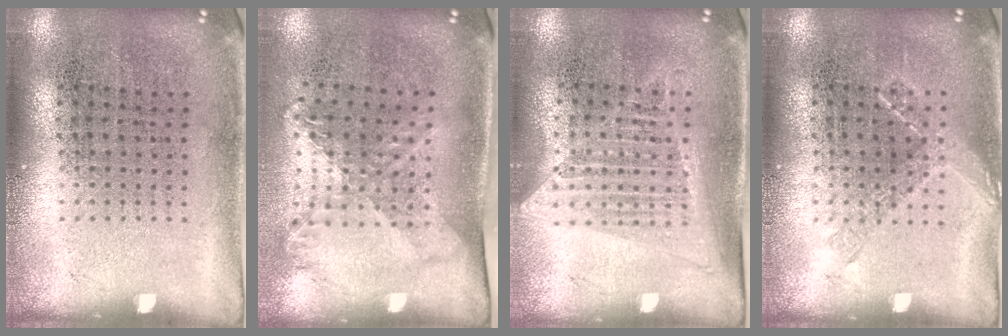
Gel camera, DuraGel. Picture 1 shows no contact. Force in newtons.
{"total": 1.8, "press": 1.3, "slide": 1.2}
{"total": 1.3, "press": 1.2, "slide": 0.5}
{"total": 0.9, "press": 0.8, "slide": 0.3}